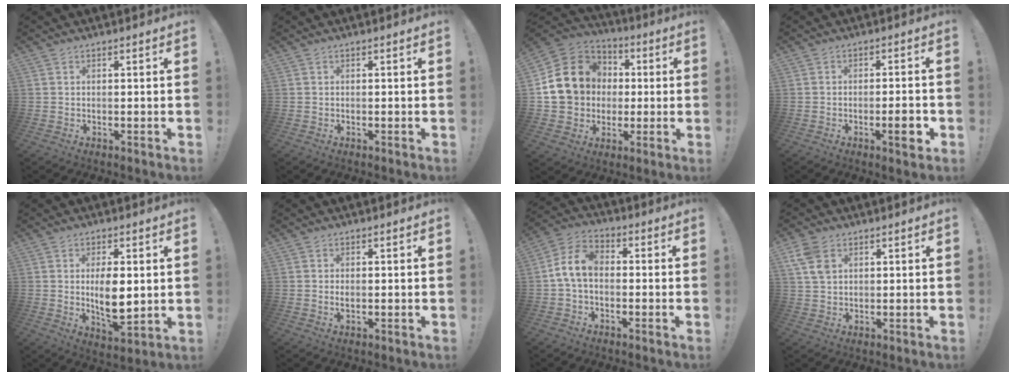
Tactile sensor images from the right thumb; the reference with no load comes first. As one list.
[{"total": 0.0}, {"total": 18.5, "force": [2.6, 16.0, 8.9], "torque": [-0.135, 0.010, 0.073]}, {"total": 5.9, "force": [-2.1, 0.9, 5.5], "torque": [-0.072, -0.001, -0.033]}, {"total": 9.0, "force": [1.1, 4.0, 8.0], "torque": [-0.122, -0.019, 0.018]}, {"total": 0.9, "force": [0.1, 0.4, 0.8], "torque": [-0.010, -0.001, -0.001]}, {"total": 9.0, "force": [-0.5, 5.7, 7.0], "torque": [-0.133, 0.009, -0.005]}, {"total": 6.9, "force": [2.8, 4.6, 4.3], "torque": [-0.087, -0.006, 0.055]}]